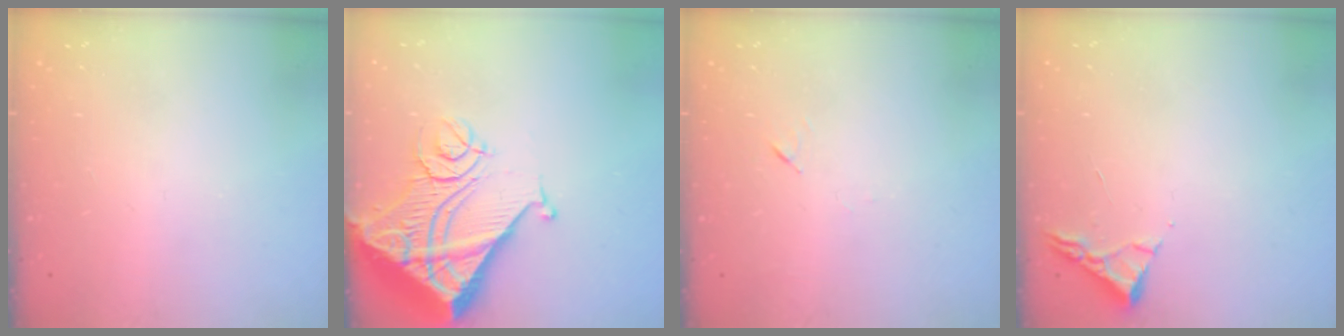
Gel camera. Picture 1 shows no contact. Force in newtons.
{"total": 20.9, "press": 20.7, "slide": 2.6}
{"total": 4.2, "press": 4.1, "slide": 0.7}
{"total": 3.0, "press": 2.9, "slide": 0.4}